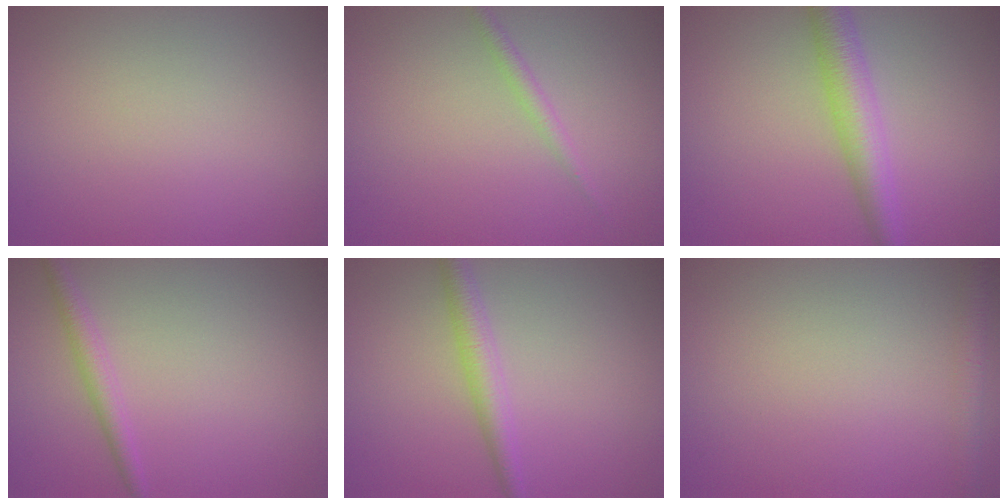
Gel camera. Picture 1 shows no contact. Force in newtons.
{"total": 1.3, "press": 1.3, "slide": 0.1}
{"total": 4.4, "press": 4.4, "slide": 0.1}
{"total": 1.9, "press": 1.9, "slide": 0.2}
{"total": 2.7, "press": 2.6, "slide": 0.1}
{"total": 1.8, "press": 1.8, "slide": 0.1}